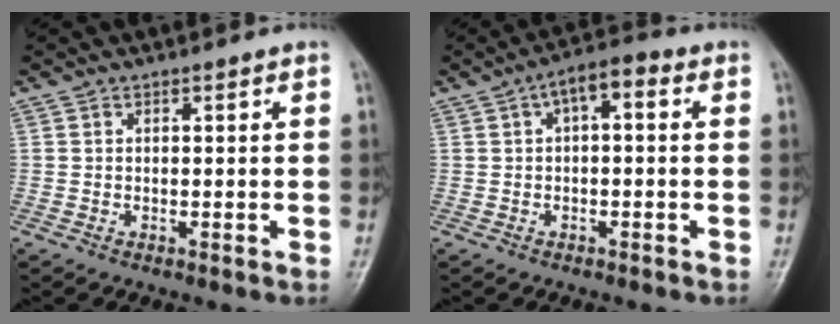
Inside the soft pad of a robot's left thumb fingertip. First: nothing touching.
{"total": 5.7, "force": [1.3, 2.6, 4.9], "torque": [-0.068, 0.025, 0.009]}